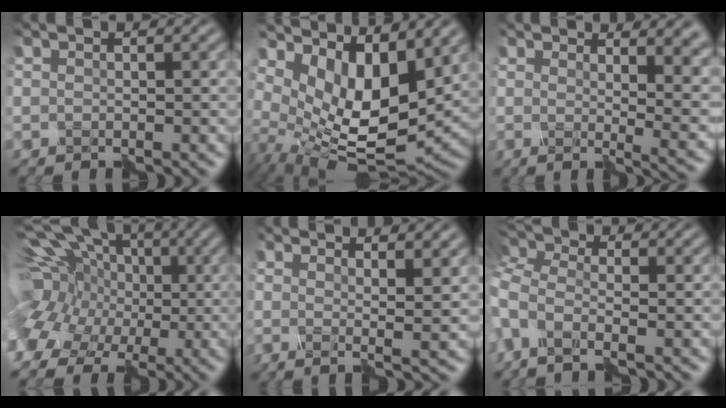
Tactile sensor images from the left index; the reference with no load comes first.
{"total": 9.1, "force": [2.9, 4.4, 7.5], "torque": [-0.134, -0.028, 0.060]}
{"total": 10.7, "force": [3.6, 4.6, 9.0], "torque": [-0.059, 0.010, 0.051]}
{"total": 18.5, "force": [-2.3, 15.3, 10.2], "torque": [-0.215, 0.018, -0.060]}
{"total": 3.7, "force": [2.4, 0.9, 2.6], "torque": [-0.027, 0.011, 0.014]}
{"total": 4.1, "force": [-1.3, 2.0, 3.3], "torque": [-0.078, 0.002, -0.030]}